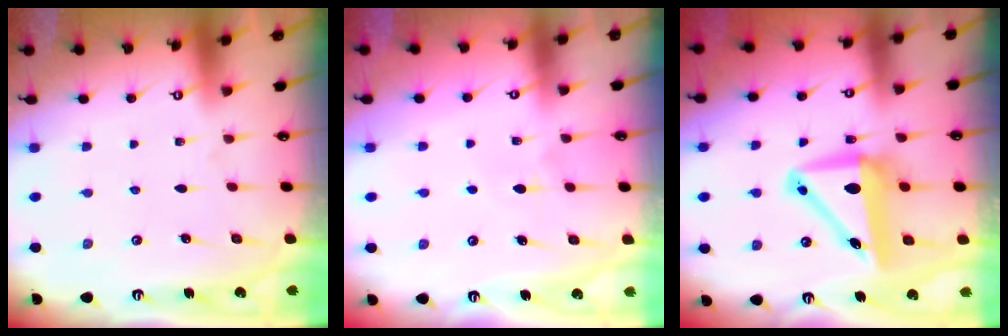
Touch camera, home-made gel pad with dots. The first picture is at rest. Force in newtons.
{"total": 5.4, "press": 5.4, "slide": 0.2}
{"total": 10.8, "press": 10.2, "slide": 3.5}